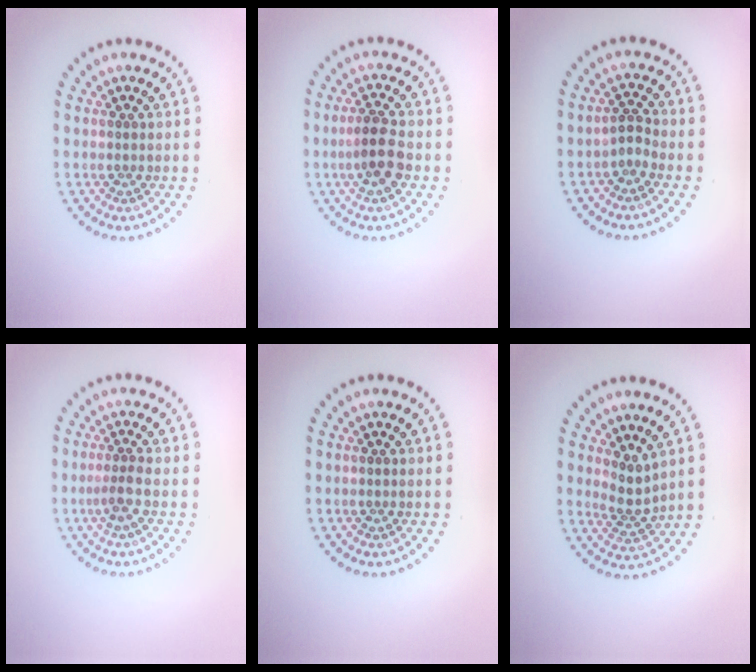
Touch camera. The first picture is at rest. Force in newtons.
{"total": 3.1, "press": 2.9, "slide": 0.9}
{"total": 1.3, "press": 0.9, "slide": 0.9}
{"total": 1.8, "press": 1.2, "slide": 1.3}
{"total": 0.0}
{"total": 2.2, "press": 1.4, "slide": 1.7}